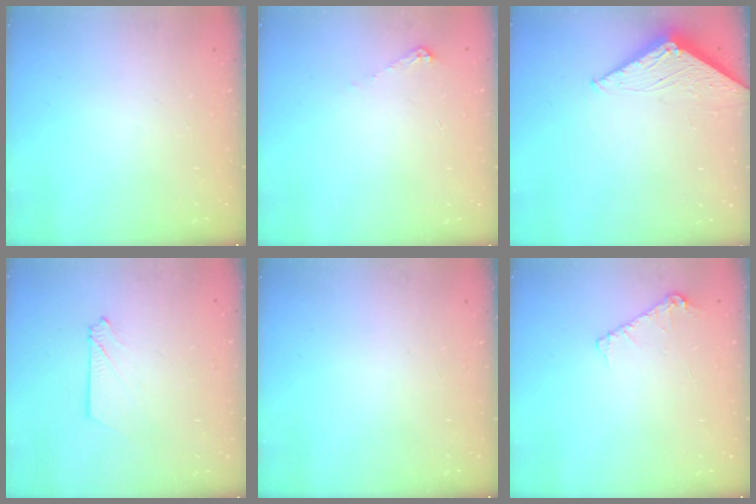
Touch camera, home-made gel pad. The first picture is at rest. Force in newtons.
{"total": 5.8, "press": 5.8, "slide": 0.8}
{"total": 3.0, "press": 2.9, "slide": 0.3}
{"total": 2.9, "press": 2.9, "slide": 0.4}
{"total": 0.0}
{"total": 6.8, "press": 6.7, "slide": 1.0}